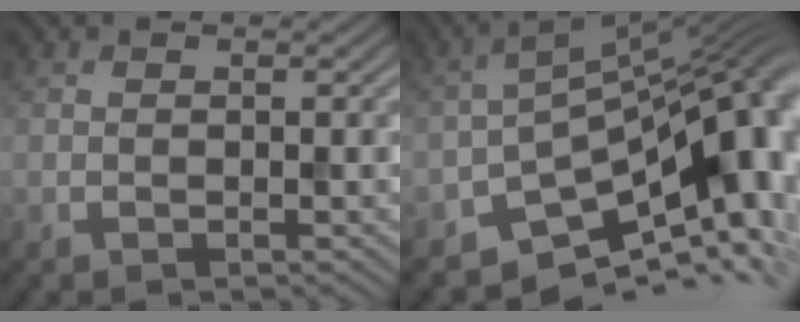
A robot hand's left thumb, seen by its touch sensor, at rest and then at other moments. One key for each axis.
{"total": 15.1, "fx": -7.4, "fy": 6.7, "fz": 11.3, "tx": -0.144, "ty": -0.003, "tz": -0.133}